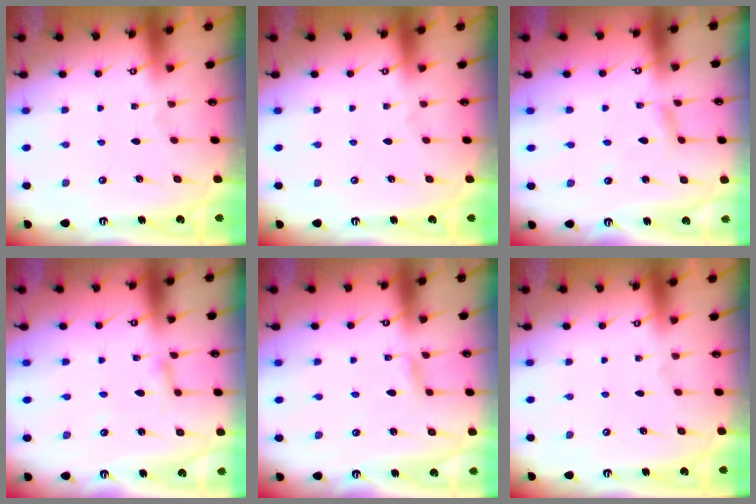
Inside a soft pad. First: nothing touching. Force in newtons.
{"total": 0.0}
{"total": 2.6, "press": 2.6, "slide": 0.2}
{"total": 2.1, "press": 2.1, "slide": 0.1}
{"total": 2.2, "press": 2.2, "slide": 0.2}
{"total": 0.0}